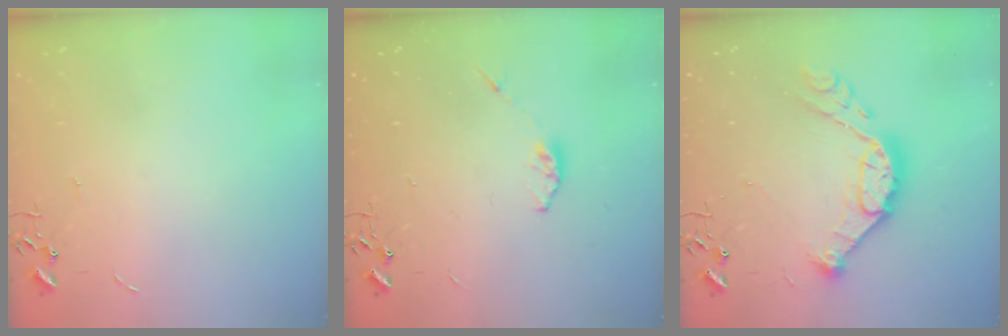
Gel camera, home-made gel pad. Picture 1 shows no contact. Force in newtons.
{"total": 3.6, "press": 3.5, "slide": 0.6}
{"total": 13.3, "press": 13.3, "slide": 0.2}